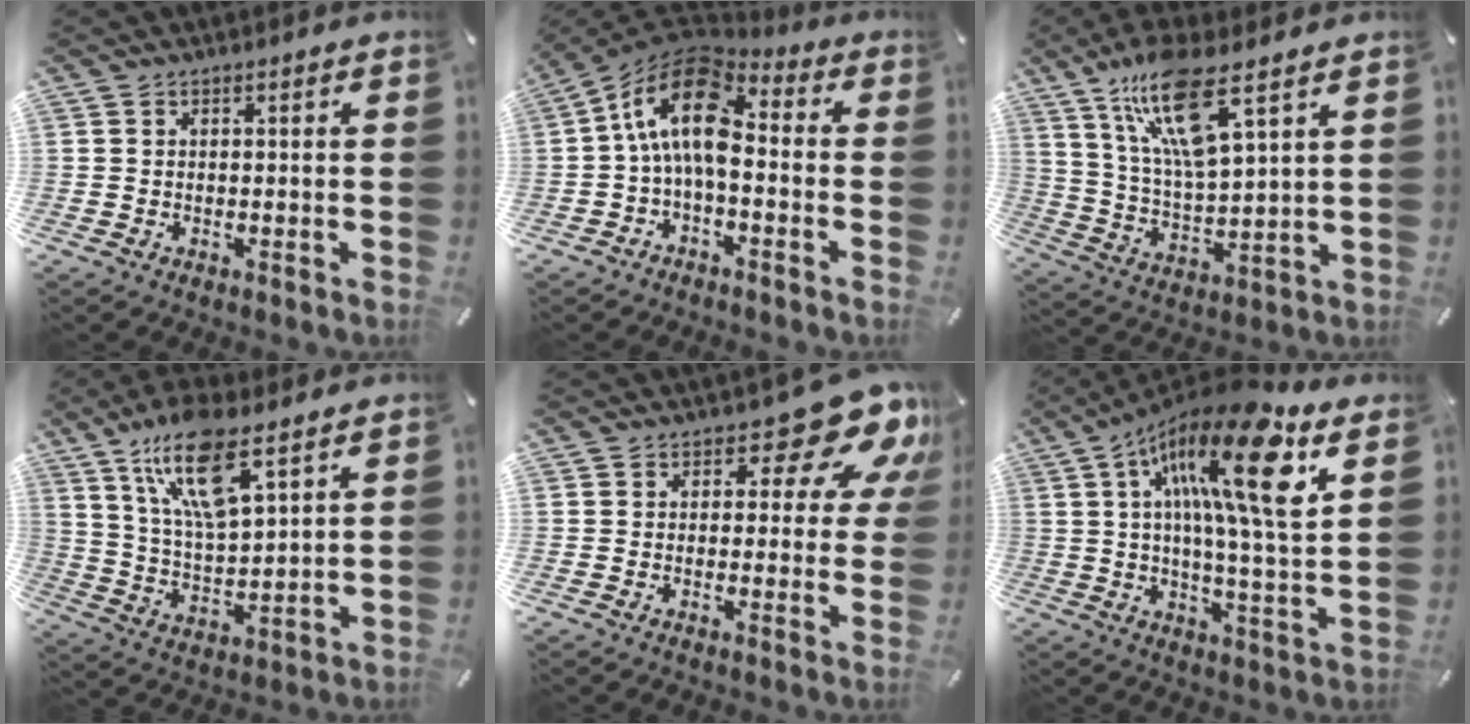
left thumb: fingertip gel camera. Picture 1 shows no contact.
{"total": 15.5, "force": [0.2, 8.7, 12.8], "torque": [-0.251, 0.011, -0.001]}
{"total": 15.3, "force": [9.8, 3.7, 11.2], "torque": [-0.243, -0.036, 0.165]}
{"total": 15.0, "force": [10.0, 4.9, 10.2], "torque": [-0.211, -0.035, 0.173]}
{"total": 13.4, "force": [7.3, 6.0, 9.5], "torque": [-0.116, -0.052, 0.120]}
{"total": 21.7, "force": [9.1, 4.4, 19.2], "torque": [-0.326, -0.044, 0.122]}